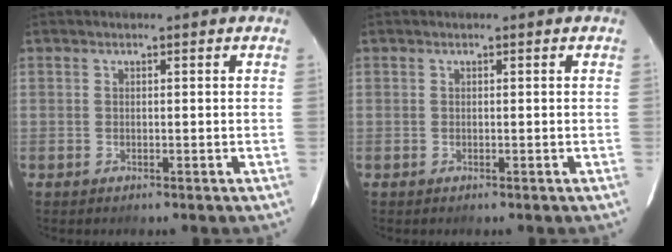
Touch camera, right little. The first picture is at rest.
{"total": 0.0}